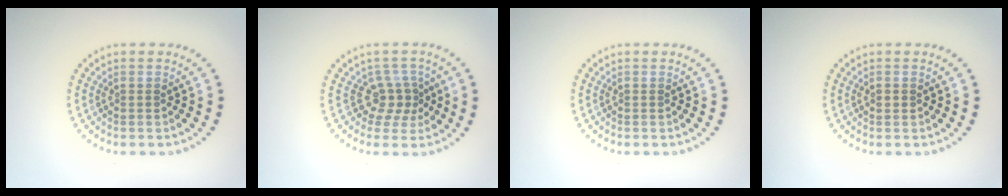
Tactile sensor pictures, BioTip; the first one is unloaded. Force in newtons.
{"total": 2.5, "press": 1.8, "slide": 1.8}
{"total": 0.0}
{"total": 1.0, "press": 0.9, "slide": 0.1}